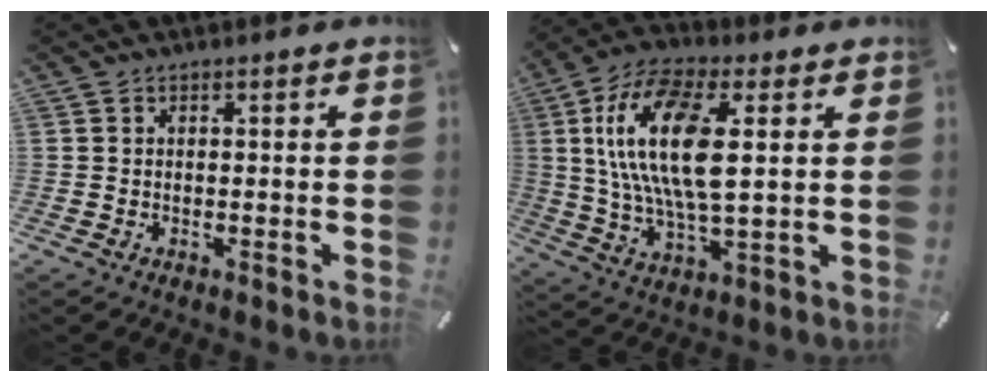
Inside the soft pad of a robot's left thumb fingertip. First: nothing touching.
{"total": 17.8, "force": [4.1, 7.6, 15.6], "torque": [-0.324, -0.006, 0.066]}